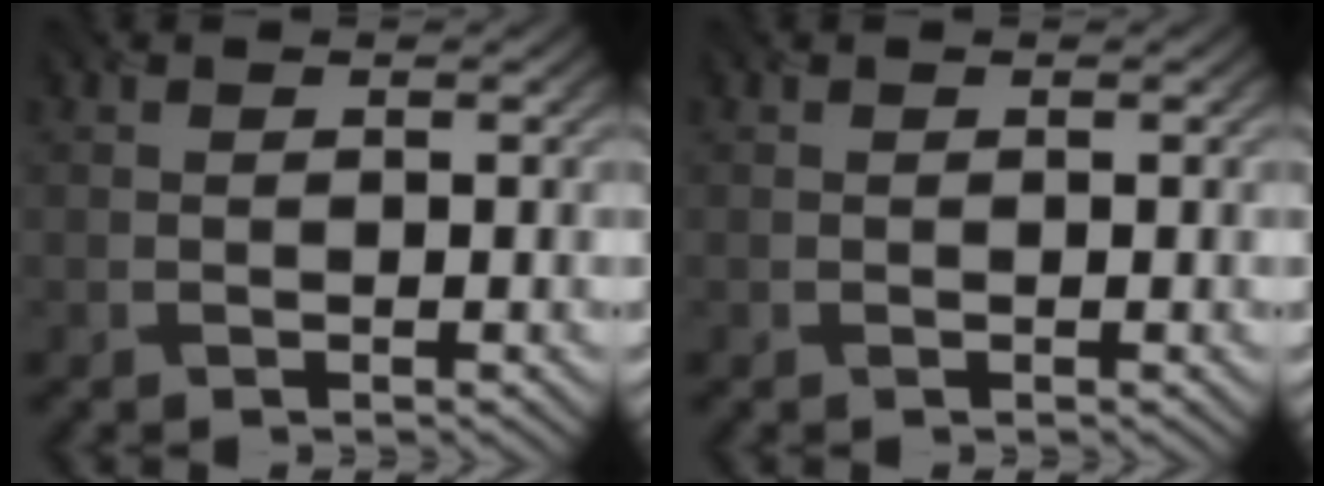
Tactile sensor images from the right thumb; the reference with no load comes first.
{"total": 0.0}